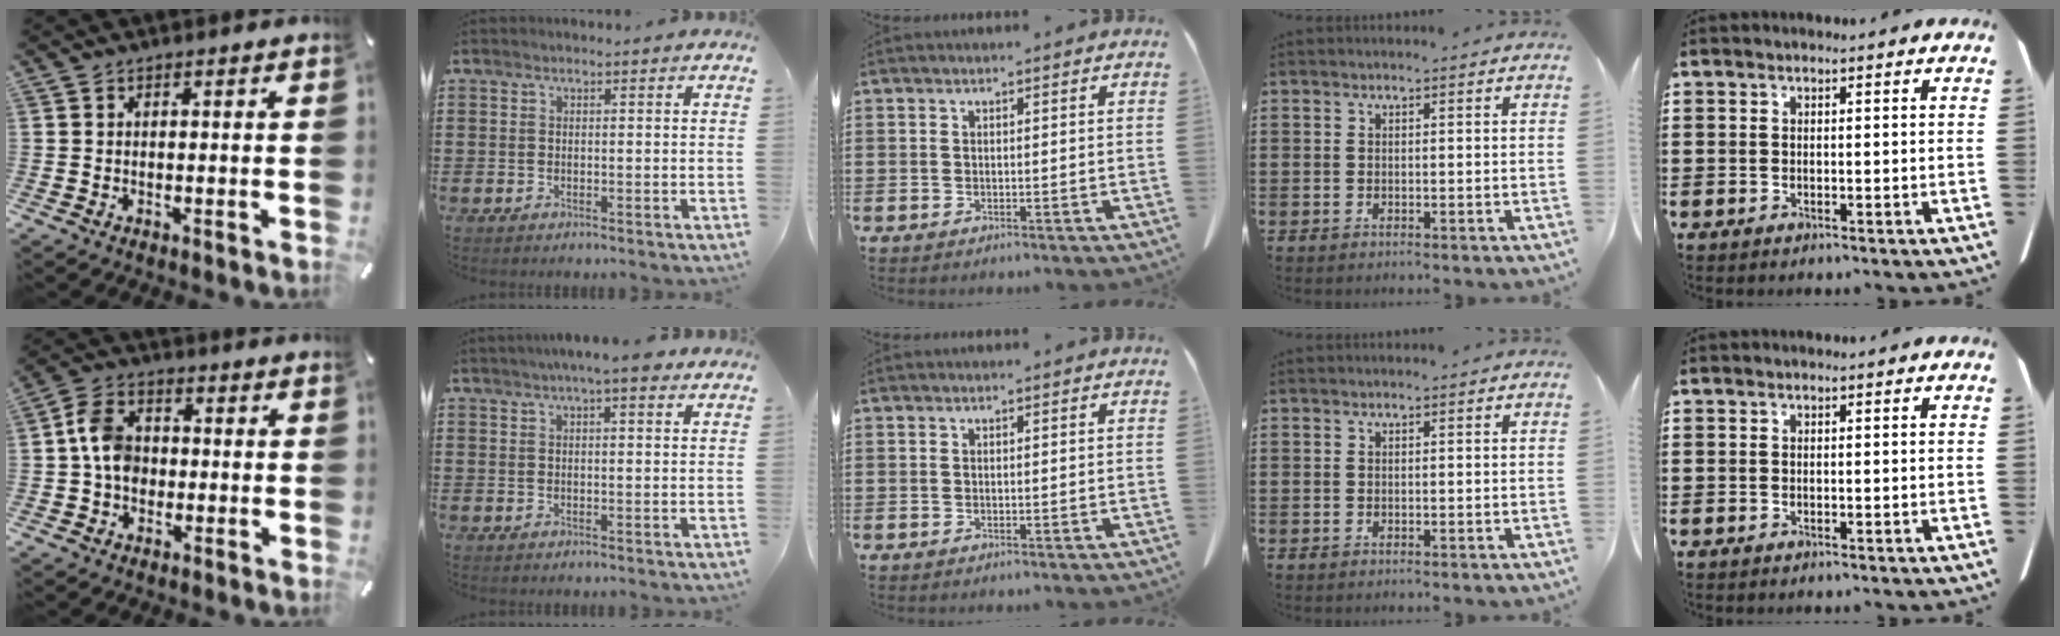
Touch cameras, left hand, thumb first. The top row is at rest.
{"thumb": {"total": 8.0, "force": [-0.8, 6.5, 4.7], "torque": [-0.091, 0.017, -0.013]}, "index": {"total": 4.2, "force": [2.8, 0.7, 3.1], "torque": [-0.058, 0.005, 0.047]}}